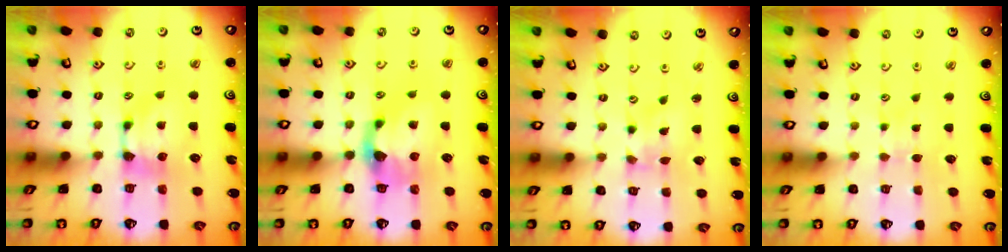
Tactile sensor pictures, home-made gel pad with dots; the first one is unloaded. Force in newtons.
{"total": 2.6, "press": 2.0, "slide": 1.7}
{"total": 2.8, "press": 2.6, "slide": 1.0}
{"total": 3.5, "press": 3.5, "slide": 0.4}